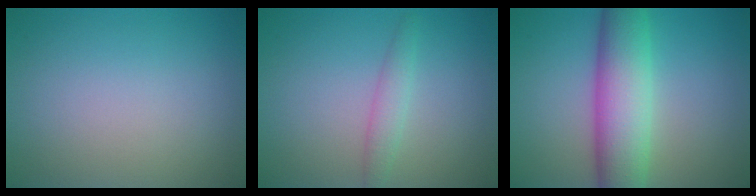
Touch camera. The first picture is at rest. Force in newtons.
{"total": 1.7, "press": 1.7, "slide": 0.0}
{"total": 7.9, "press": 7.9, "slide": 0.2}